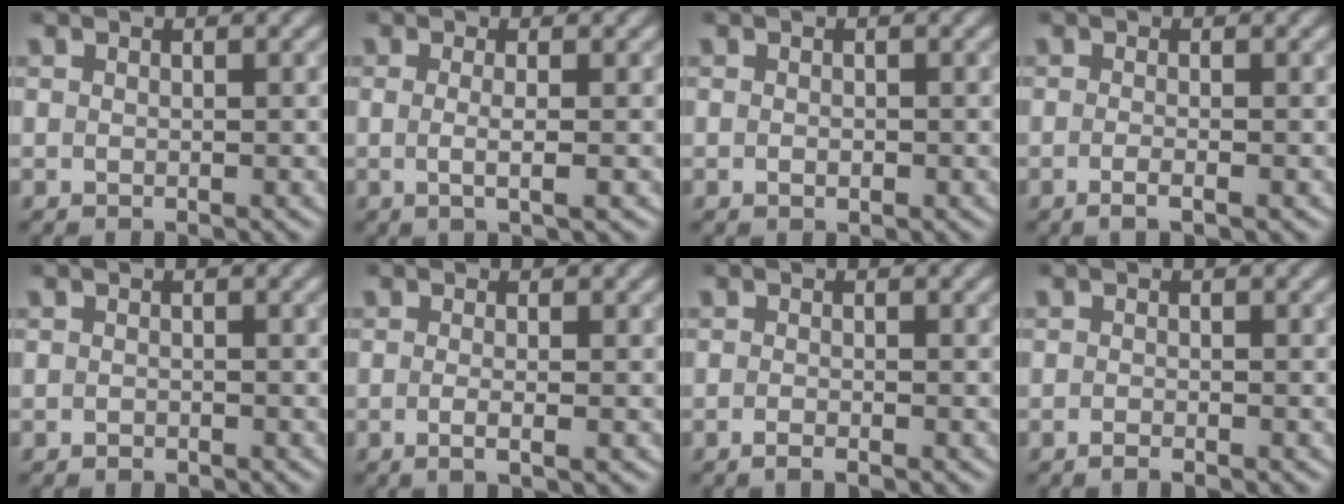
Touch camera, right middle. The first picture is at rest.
{"total": 2.2, "force": [-0.1, 0.6, 2.1], "torque": [-0.035, -0.006, -0.008]}
{"total": 0.7, "force": [-0.2, 0.4, 0.5], "torque": [-0.008, -0.001, -0.002]}
{"total": 1.9, "force": [-0.6, 0.6, 1.7], "torque": [-0.019, -0.005, -0.015]}
{"total": 0.5, "force": [-0.5, 0.2, 0.1], "torque": [-0.001, -0.001, -0.008]}
{"total": 2.1, "force": [-0.3, 0.7, 1.9], "torque": [-0.025, -0.005, -0.013]}
{"total": 1.2, "force": [-0.7, 0.3, 0.9], "torque": [-0.011, -0.003, -0.017]}
{"total": 1.0, "force": [-0.7, 0.2, 0.6], "torque": [-0.008, -0.002, -0.015]}